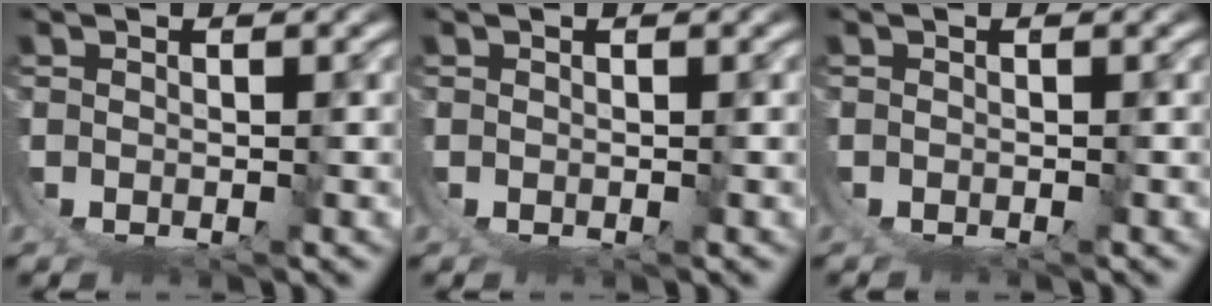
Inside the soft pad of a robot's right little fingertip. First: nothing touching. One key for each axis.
{"total": 0.0}
{"total": 0.7, "fx": 0.0, "fy": -0.7, "fz": -0.3, "tx": 0.007, "ty": 0.002, "tz": 0.001}